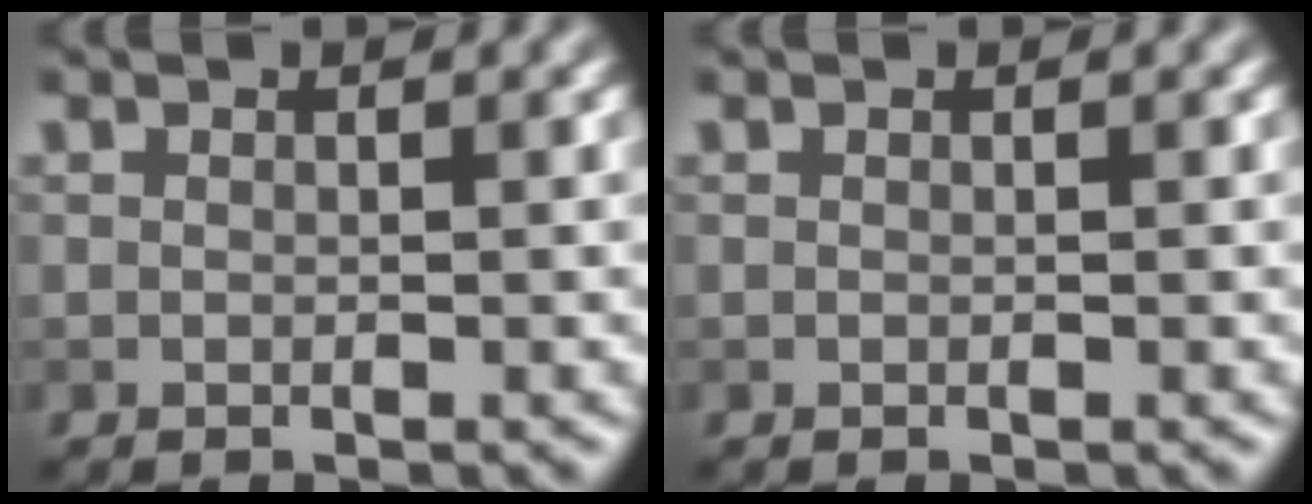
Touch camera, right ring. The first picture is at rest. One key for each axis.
{"total": 0.0}